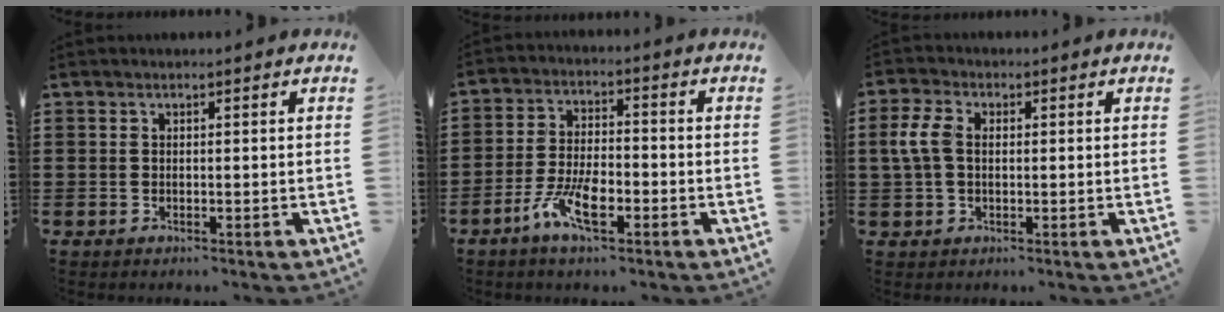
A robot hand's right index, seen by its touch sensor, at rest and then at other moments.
{"total": 7.5, "force": [-3.9, 2.7, 5.9], "torque": [-0.132, -0.004, -0.075]}
{"total": 4.9, "force": [0.5, 3.1, 3.7], "torque": [-0.100, 0.005, 0.001]}